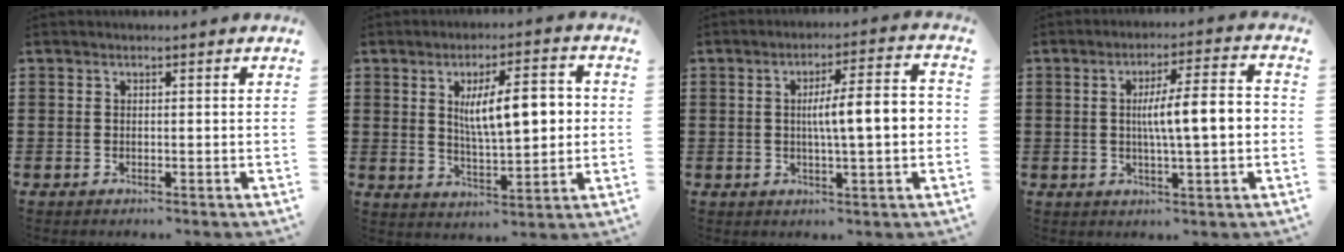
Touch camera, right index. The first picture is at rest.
{"total": 9.4, "force": [1.5, 3.3, 8.6], "torque": [-0.140, 0.001, 0.021]}
{"total": 7.8, "force": [0.0, 1.3, 7.7], "torque": [-0.130, 0.001, -0.008]}
{"total": 8.3, "force": [-0.1, 1.3, 8.2], "torque": [-0.139, 0.002, -0.009]}